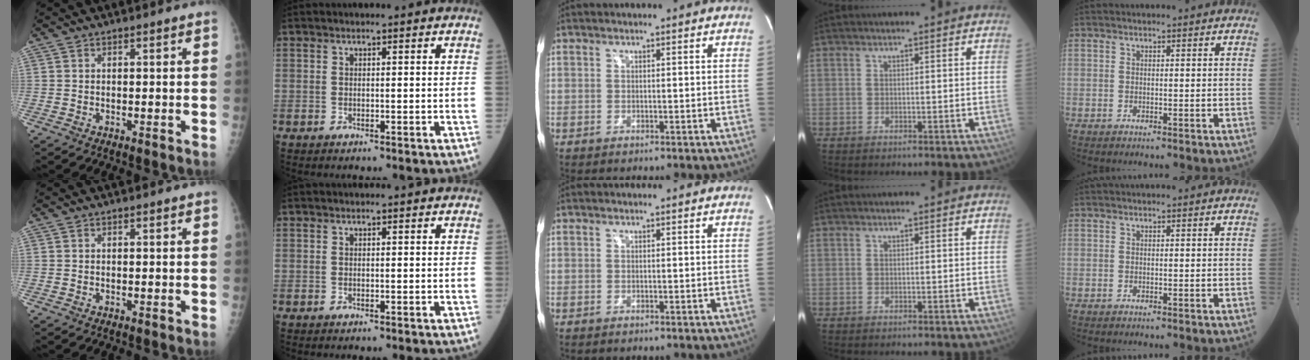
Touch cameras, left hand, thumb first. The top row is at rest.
{}